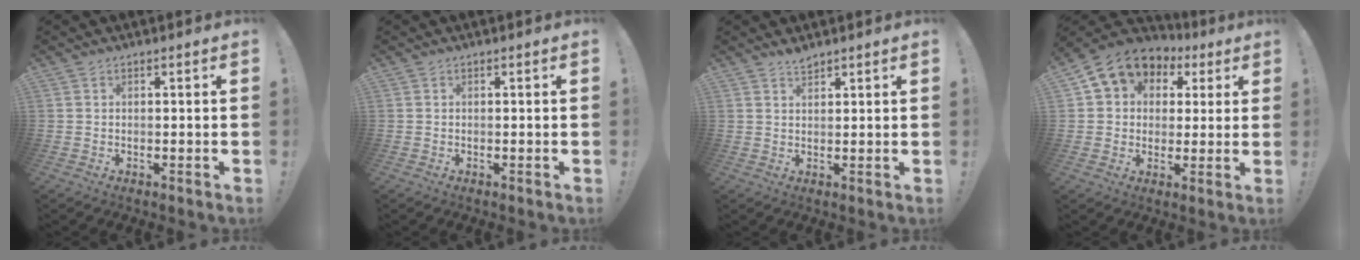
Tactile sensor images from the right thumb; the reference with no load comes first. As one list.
[{"total": 0.0}, {"total": 2.6, "force": [2.4, 0.5, 0.8], "torque": [-0.003, -0.019, 0.041]}, {"total": 10.1, "force": [4.5, 8.3, 3.8], "torque": [-0.052, -0.024, 0.087]}]